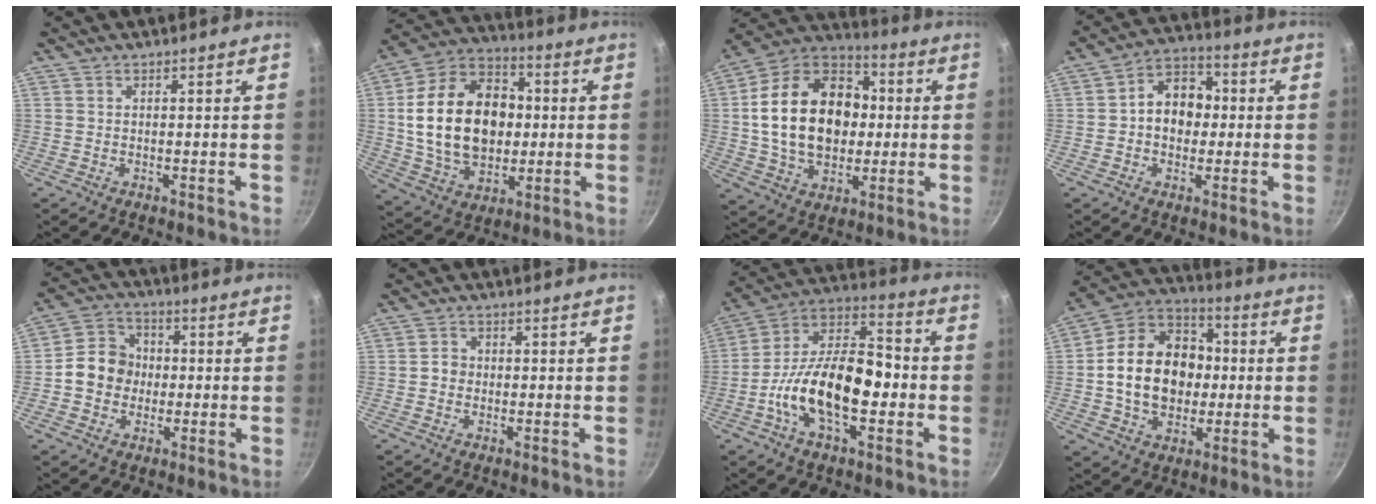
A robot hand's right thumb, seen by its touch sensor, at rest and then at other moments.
{"total": 22.3, "force": [0.8, 15.9, 15.7], "torque": [-0.242, 0.023, 0.019]}
{"total": 23.1, "force": [0.9, 16.8, 15.8], "torque": [-0.245, 0.034, 0.015]}
{"total": 10.2, "force": [0.2, 7.9, 6.4], "torque": [-0.056, 0.026, -0.009]}
{"total": 9.3, "force": [-0.8, 8.2, 4.4], "torque": [-0.043, 0.022, -0.033]}
{"total": 2.2, "force": [-0.4, 1.9, 0.9], "torque": [-0.005, 0.010, -0.010]}
{"total": 19.9, "force": [-4.4, 10.4, 16.4], "torque": [-0.261, 0.044, -0.095]}
{"total": 19.0, "force": [-0.6, 14.8, 11.9], "torque": [-0.169, 0.035, -0.016]}